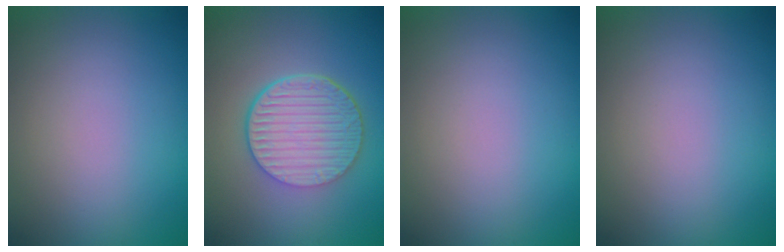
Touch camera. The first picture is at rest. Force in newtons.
{"total": 6.8, "press": 4.7, "slide": 4.9}
{"total": 0.0}
{"total": 0.0}